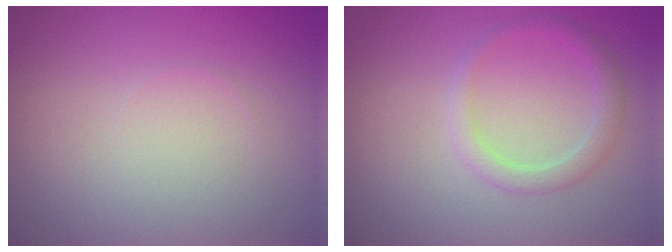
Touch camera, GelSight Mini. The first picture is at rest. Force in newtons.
{"total": 2.0, "press": 2.0, "slide": 0.0}